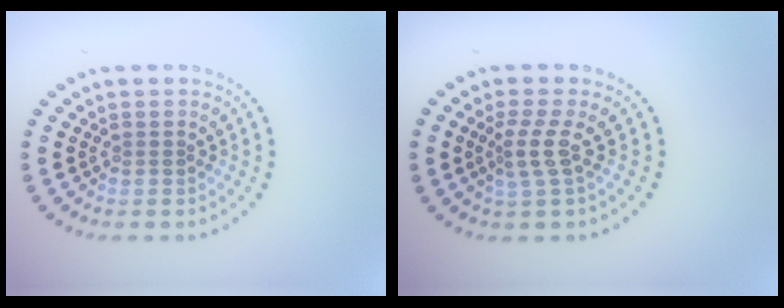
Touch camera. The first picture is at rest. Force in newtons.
{"total": 2.2, "press": 1.5, "slide": 1.6}